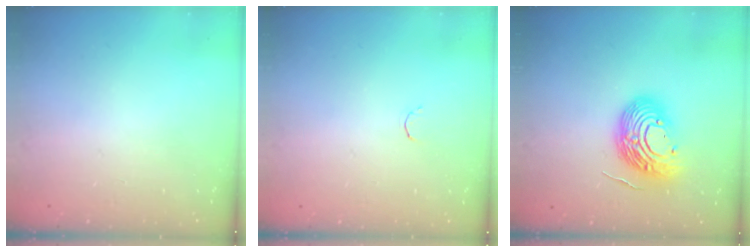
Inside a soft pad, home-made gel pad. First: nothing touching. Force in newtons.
{"total": 1.8, "press": 1.7, "slide": 0.4}
{"total": 13.7, "press": 13.6, "slide": 1.8}